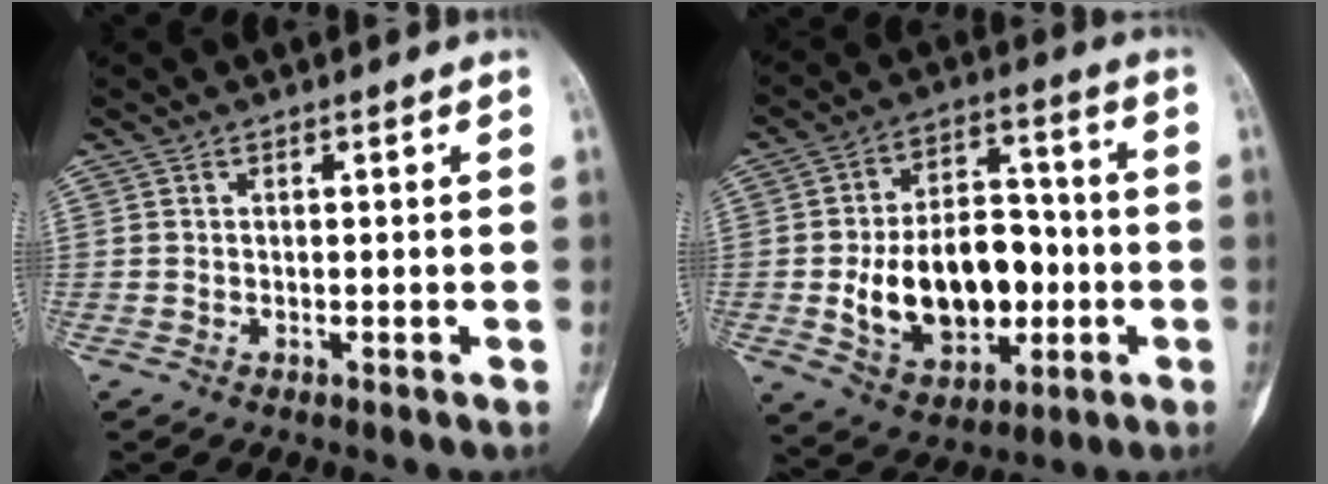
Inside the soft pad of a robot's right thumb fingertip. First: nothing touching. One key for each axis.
{"total": 18.8, "fx": -2.8, "fy": 12.4, "fz": 13.8, "tx": -0.185, "ty": 0.028, "tz": -0.029}